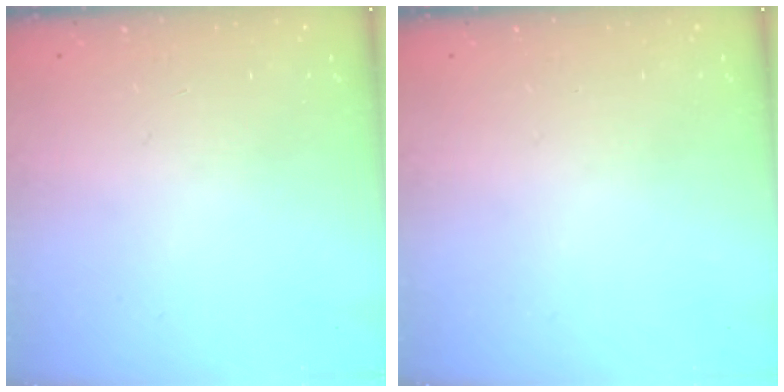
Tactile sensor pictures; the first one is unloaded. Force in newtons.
{"total": 0.0}